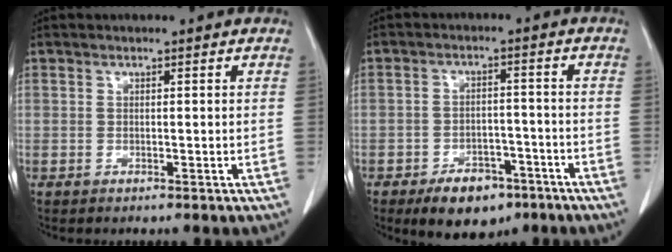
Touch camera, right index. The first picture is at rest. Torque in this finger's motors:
{"motor_torque": [-0.15, -0.14, 0.07, 0.00]}